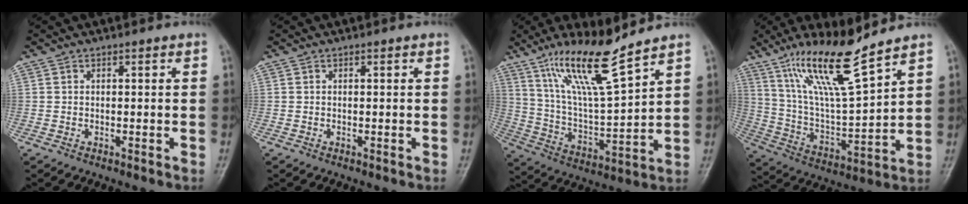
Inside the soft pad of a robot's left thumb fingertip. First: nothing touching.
{"total": 0.0}
{"total": 15.1, "force": [10.8, 2.0, 10.4], "torque": [-0.185, -0.063, 0.213]}
{"total": 16.2, "force": [11.5, 2.1, 11.2], "torque": [-0.197, -0.063, 0.226]}